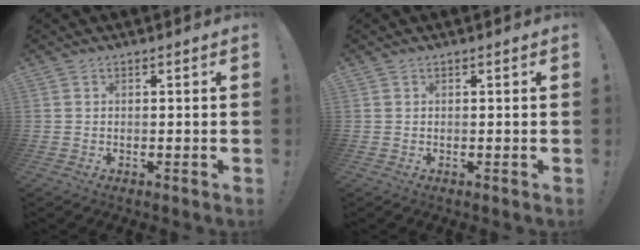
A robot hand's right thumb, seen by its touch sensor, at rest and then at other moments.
{"total": 0.0}